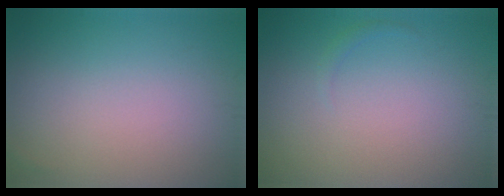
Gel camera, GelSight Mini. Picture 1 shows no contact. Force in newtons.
{"total": 0.6, "press": 0.6, "slide": 0.1}